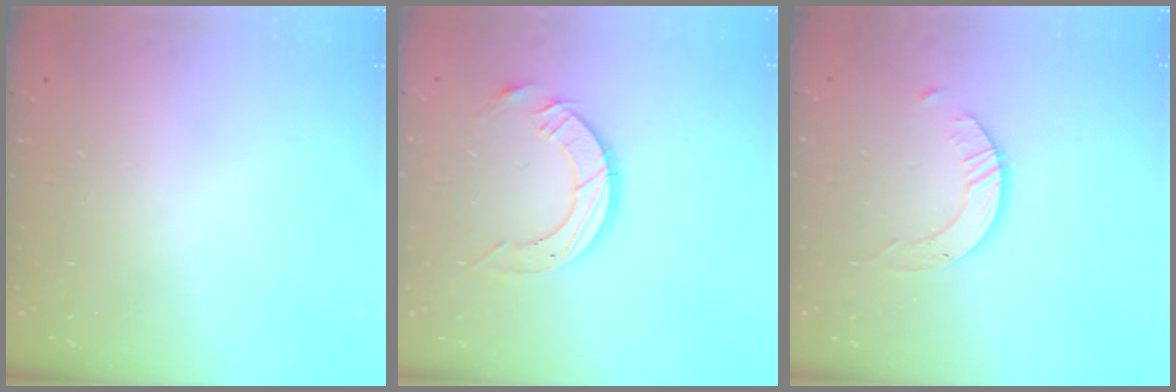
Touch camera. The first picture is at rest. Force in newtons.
{"total": 10.4, "press": 10.3, "slide": 0.9}
{"total": 2.9, "press": 2.9, "slide": 0.3}